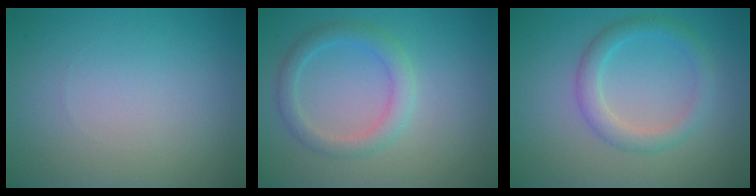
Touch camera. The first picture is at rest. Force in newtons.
{"total": 2.7, "press": 2.7, "slide": 0.1}
{"total": 2.7, "press": 2.7, "slide": 0.1}